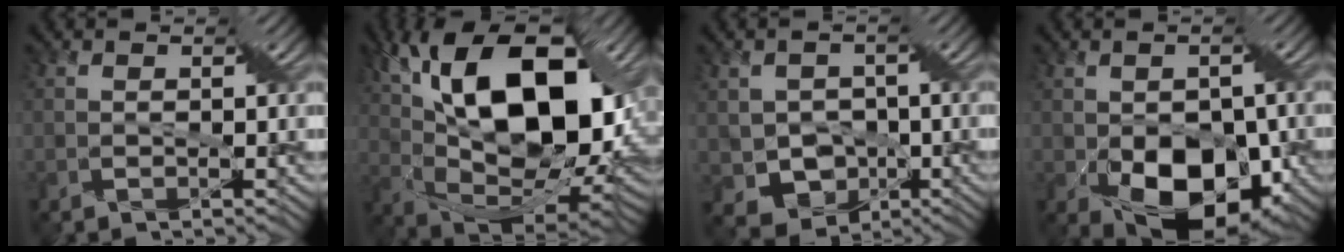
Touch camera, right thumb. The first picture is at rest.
{"total": 18.2, "force": [6.1, 8.4, 15.0], "torque": [-0.284, 0.024, 0.106]}
{"total": 5.6, "force": [-0.9, 5.0, 2.4], "torque": [-0.063, -0.028, -0.021]}
{"total": 10.2, "force": [-2.9, 6.2, 7.6], "torque": [-0.124, -0.034, -0.027]}